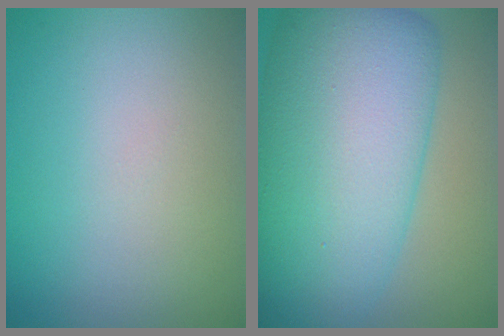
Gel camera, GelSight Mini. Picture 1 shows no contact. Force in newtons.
{"total": 14.1, "press": 14.1, "slide": 0.1}